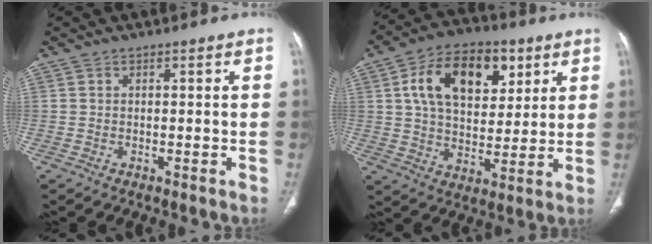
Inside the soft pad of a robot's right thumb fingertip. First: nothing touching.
{"total": 17.5, "force": [6.4, 10.8, 12.2], "torque": [-0.167, -0.008, 0.106]}